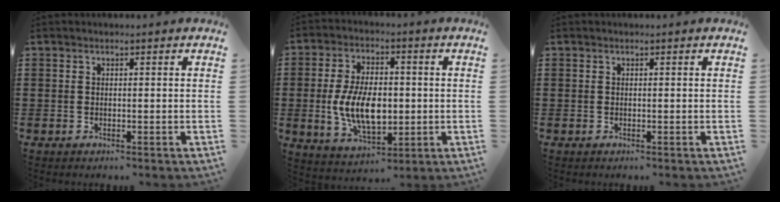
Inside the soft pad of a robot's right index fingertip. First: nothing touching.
{"total": 10.1, "force": [-1.0, 5.8, 8.2], "torque": [-0.164, 0.000, -0.024]}
{"total": 0.0}